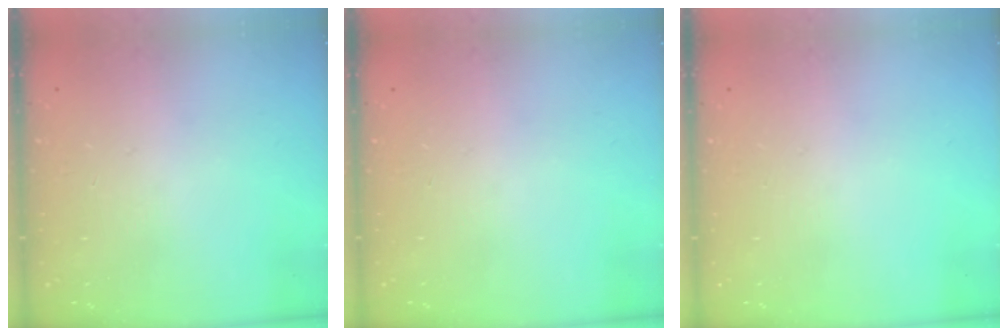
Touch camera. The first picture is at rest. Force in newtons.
{"total": 0.0}
{"total": 0.0}